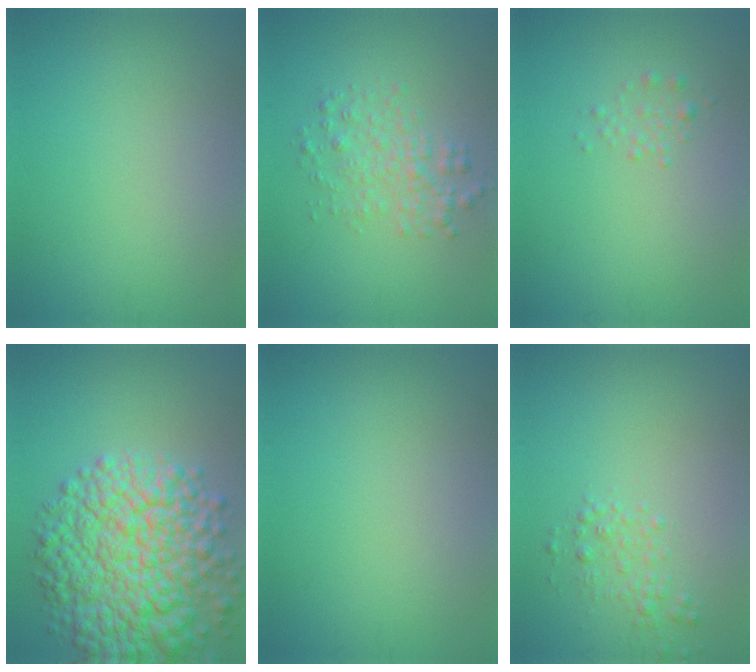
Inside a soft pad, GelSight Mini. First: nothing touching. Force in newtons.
{"total": 2.7, "press": 2.7, "slide": 0.0}
{"total": 1.0, "press": 1.0, "slide": 0.0}
{"total": 10.9, "press": 10.9, "slide": 0.5}
{"total": 0.0}
{"total": 1.6, "press": 1.6, "slide": 0.1}